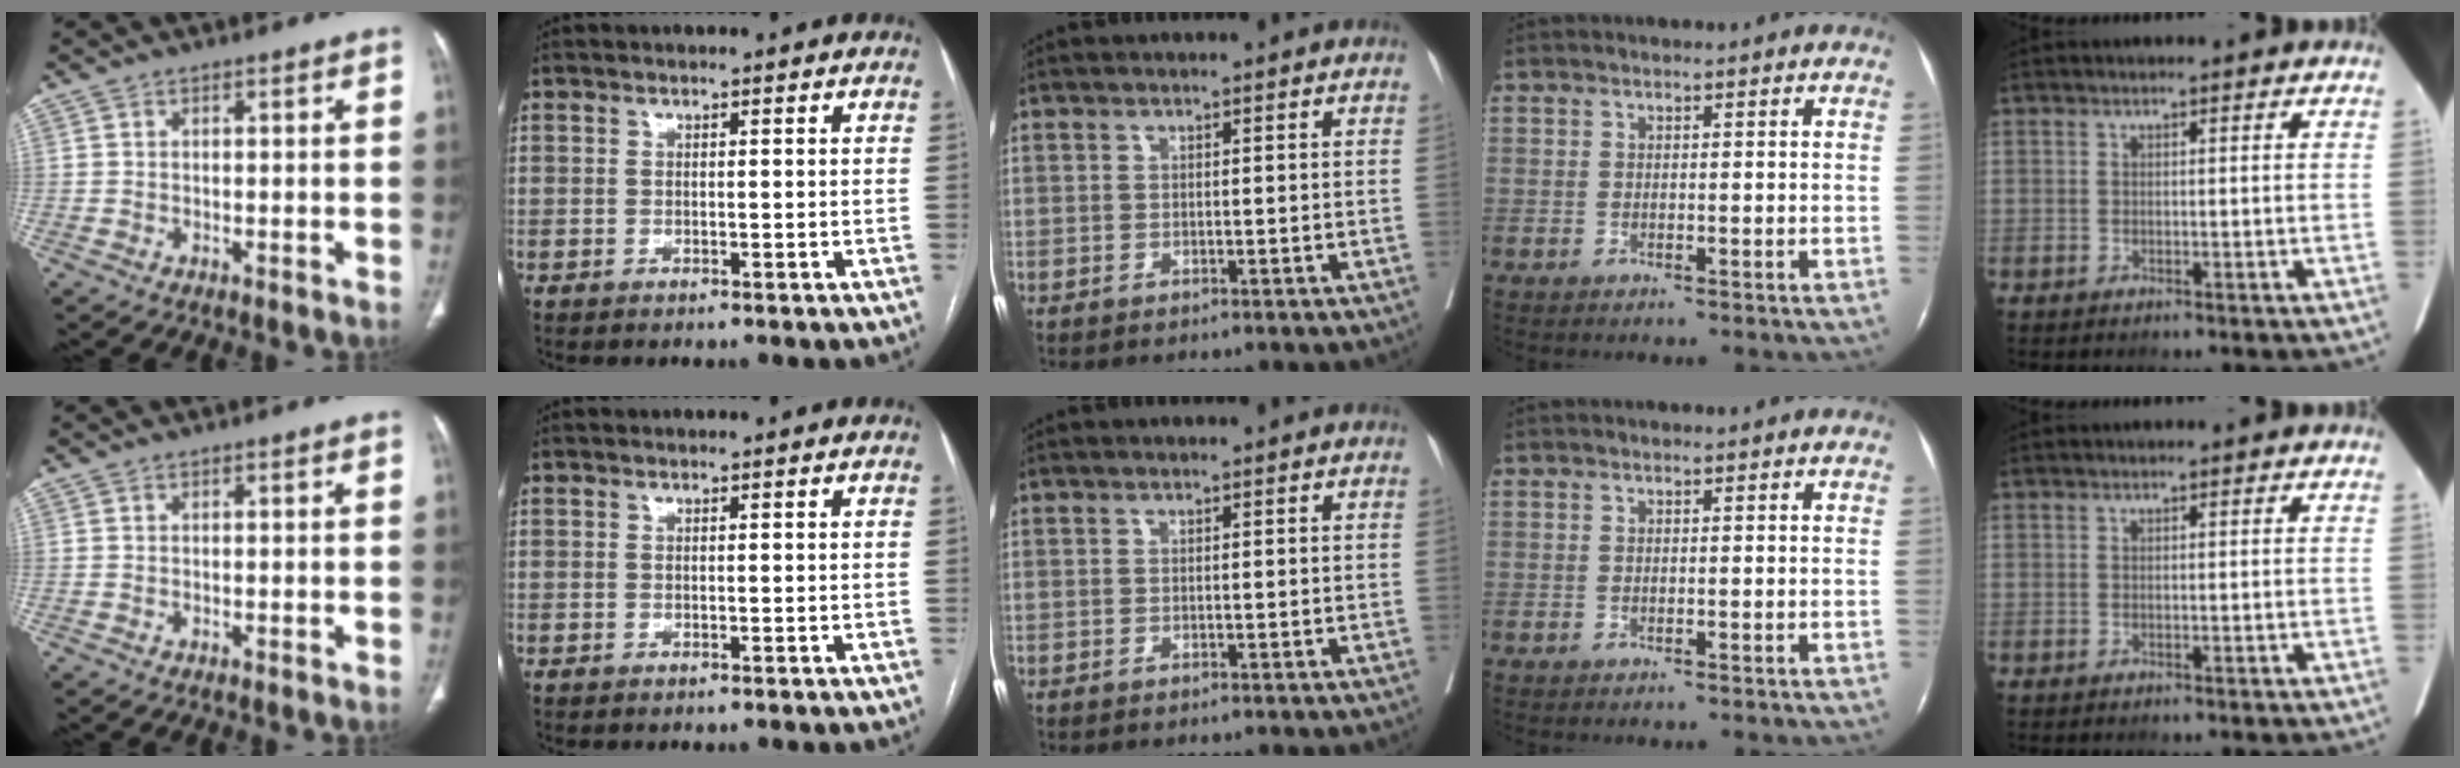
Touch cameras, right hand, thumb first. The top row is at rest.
{}